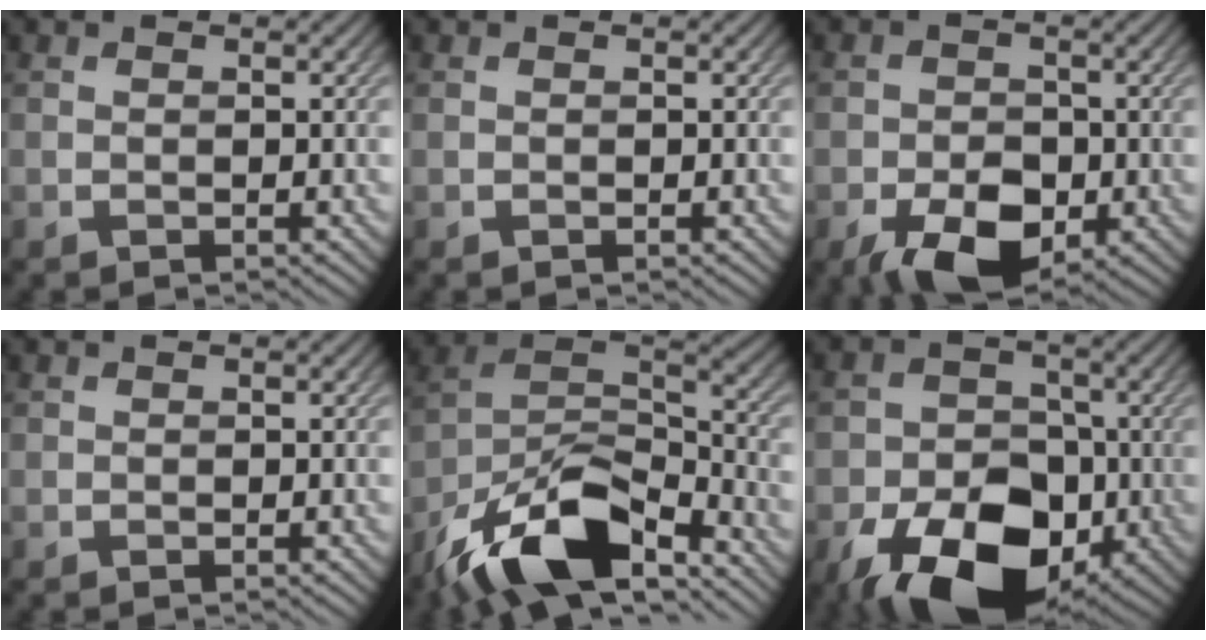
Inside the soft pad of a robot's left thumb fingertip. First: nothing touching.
{"total": 0.0}
{"total": 8.0, "force": [-3.6, 4.9, 5.2], "torque": [-0.096, -0.013, -0.065]}
{"total": 0.0}
{"total": 14.9, "force": [-10.4, 5.4, 9.2], "torque": [-0.188, -0.014, -0.206]}
{"total": 16.0, "force": [-7.4, 10.4, 9.7], "torque": [-0.150, -0.026, -0.136]}